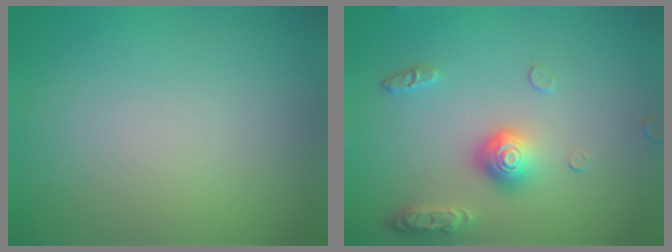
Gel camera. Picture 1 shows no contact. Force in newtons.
{"total": 3.8, "press": 3.0, "slide": 2.5}